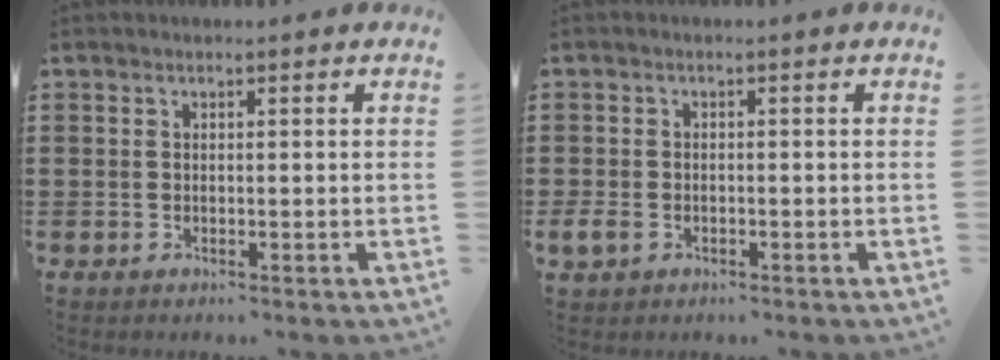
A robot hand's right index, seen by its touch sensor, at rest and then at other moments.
{"total": 1.9, "force": [-0.9, 1.3, 0.9], "torque": [-0.034, -0.005, -0.023]}